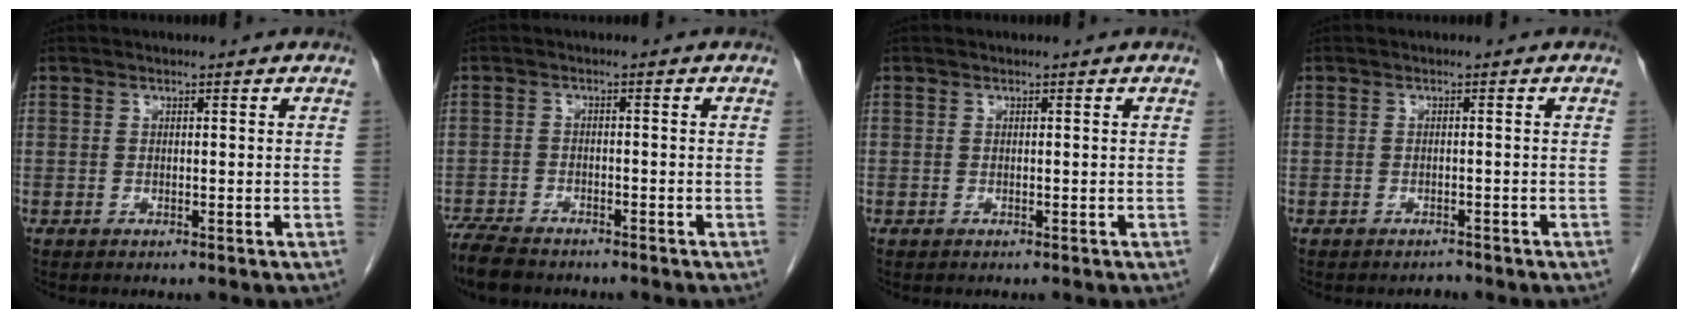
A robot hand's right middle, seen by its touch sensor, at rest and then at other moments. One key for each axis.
{"total": 6.9, "fx": -5.8, "fy": 2.2, "fz": 2.8, "tx": -0.045, "ty": -0.013, "tz": -0.099}
{"total": 0.0}
{"total": 1.0, "fx": -0.9, "fy": 0.3, "fz": 0.1, "tx": -0.003, "ty": 0.000, "tz": -0.013}